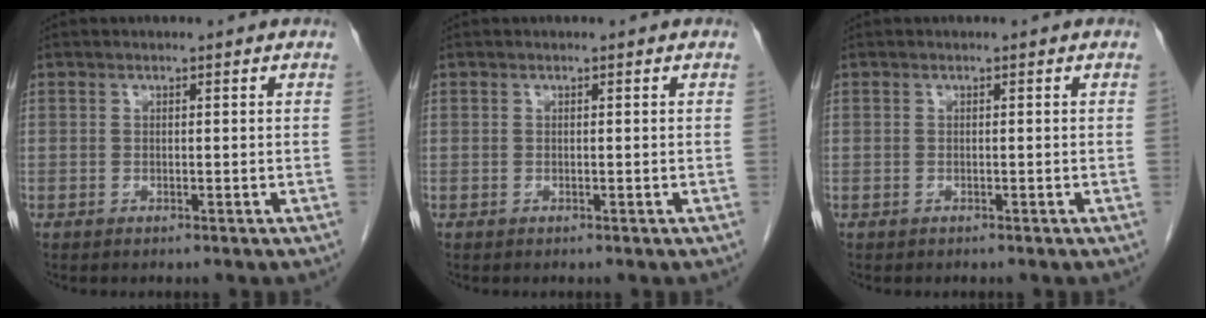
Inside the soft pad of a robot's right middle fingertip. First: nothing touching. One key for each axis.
{"total": 0.0}
{"total": 0.0}